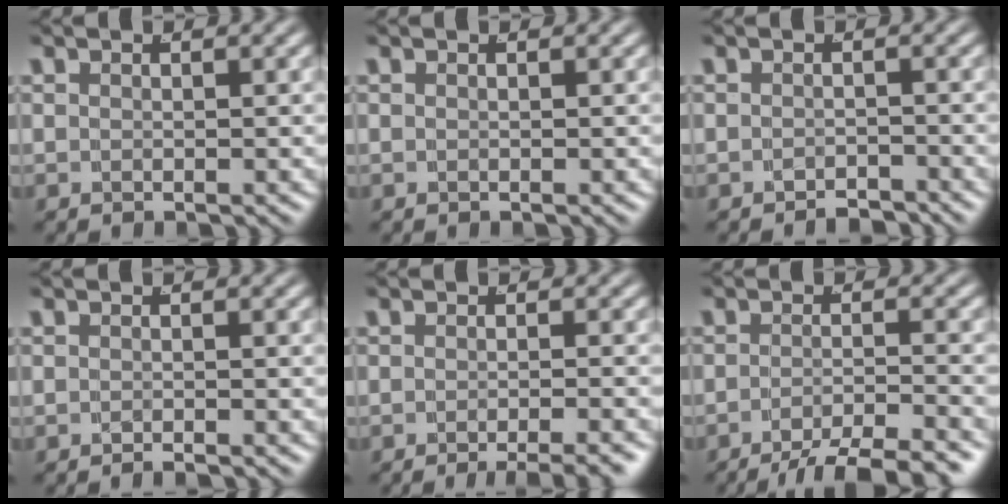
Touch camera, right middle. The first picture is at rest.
{"total": 0.0}
{"total": 2.1, "force": [-2.1, 0.2, 0.1], "torque": [0.003, -0.005, -0.035]}
{"total": 0.9, "force": [-0.9, -0.3, 0.1], "torque": [-0.002, 0.002, -0.018]}
{"total": 4.2, "force": [-3.4, 0.7, 2.3], "torque": [-0.022, 0.004, -0.057]}
{"total": 8.0, "force": [-6.6, 2.2, 4.0], "torque": [-0.049, -0.009, -0.101]}